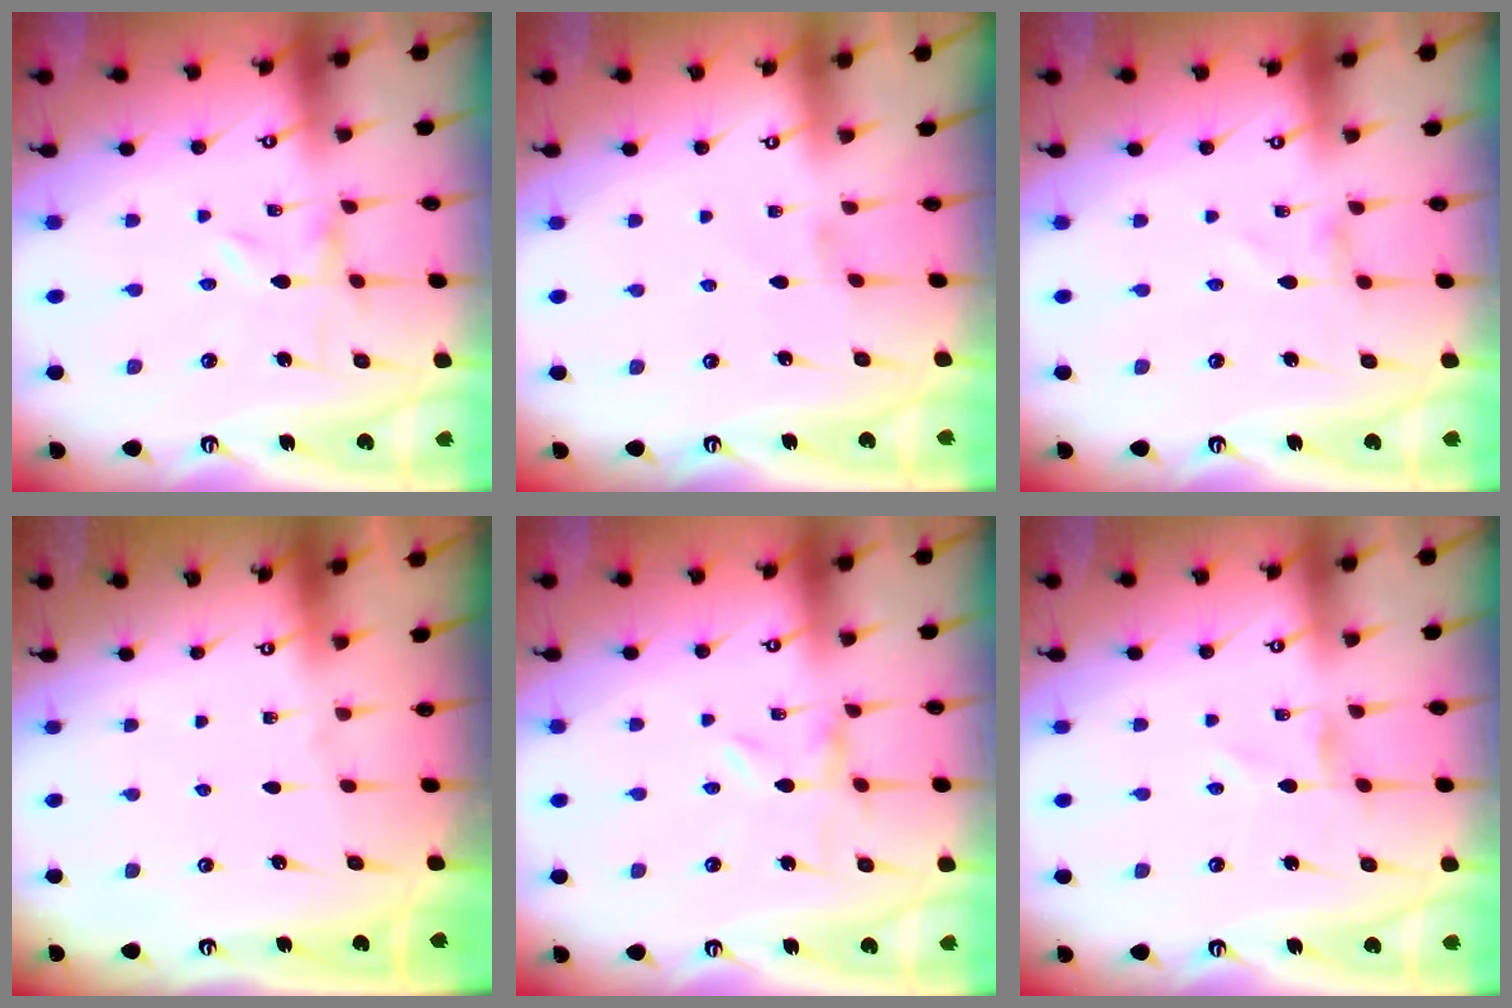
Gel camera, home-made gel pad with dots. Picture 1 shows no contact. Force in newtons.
{"total": 0.0}
{"total": 0.0}
{"total": 0.0}
{"total": 0.0}
{"total": 0.6, "press": 0.6, "slide": 0.1}